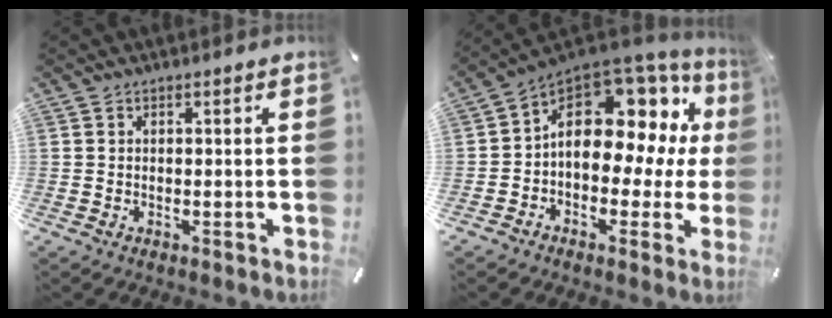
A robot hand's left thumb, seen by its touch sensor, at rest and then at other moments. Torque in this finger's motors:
{"motor_torque": [0.73, 1.61, 1.18, -0.61, 0.38]}